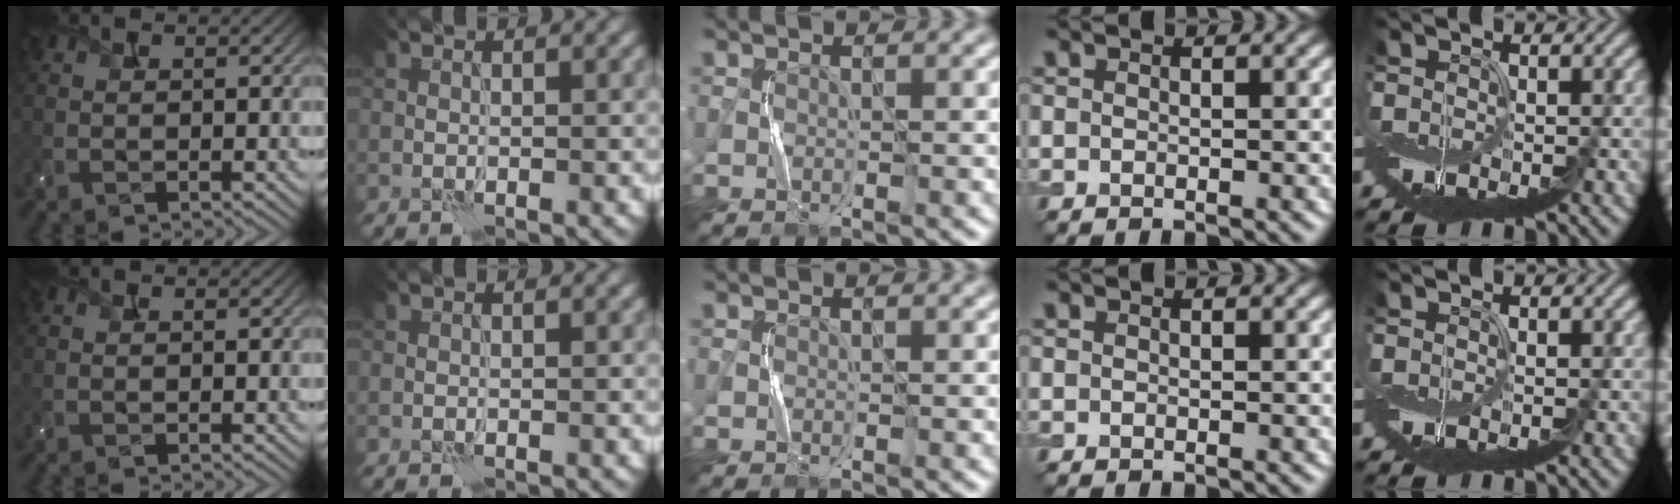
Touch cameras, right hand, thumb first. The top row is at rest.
{}